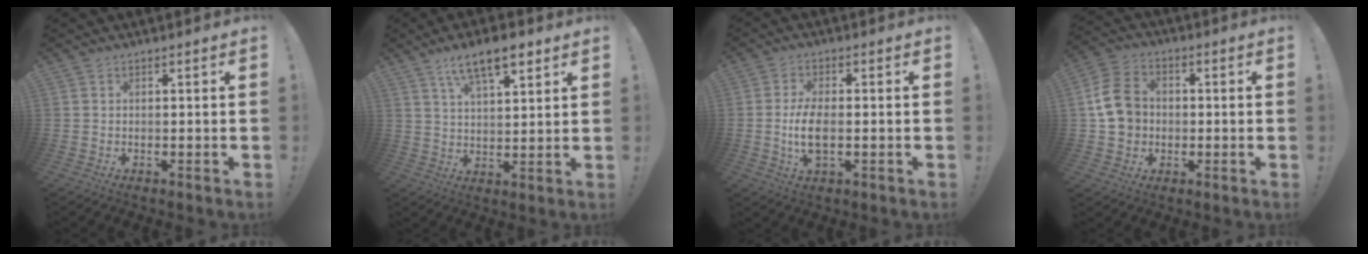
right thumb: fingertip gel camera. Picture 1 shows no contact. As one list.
[{"total": 11.2, "force": [6.8, 4.2, 7.7], "torque": [-0.118, -0.026, 0.118]}, {"total": 7.7, "force": [-1.0, 3.4, 6.9], "torque": [-0.138, -0.011, -0.021]}, {"total": 11.9, "force": [0.5, 10.2, 6.1], "torque": [-0.102, 0.017, 0.015]}]